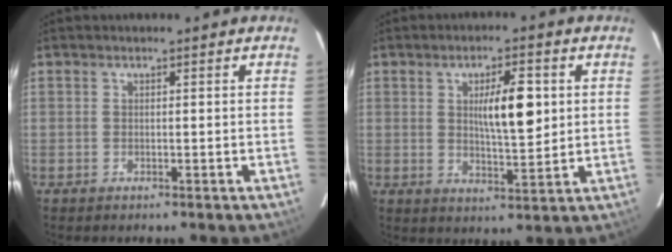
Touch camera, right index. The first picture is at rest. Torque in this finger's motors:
{"motor_torque": [0.50, -0.05, 0.45, 0.13]}